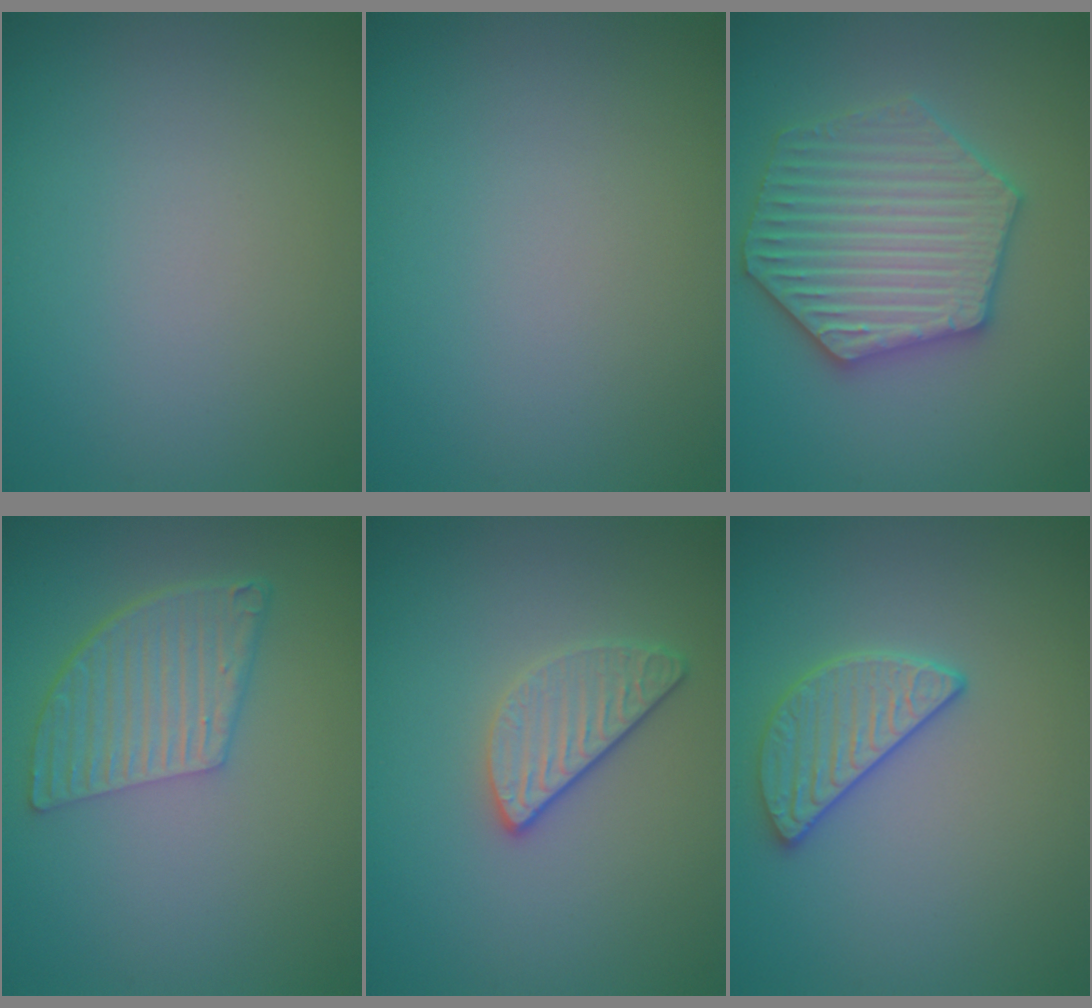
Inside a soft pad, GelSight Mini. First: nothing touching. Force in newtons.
{"total": 0.0}
{"total": 6.3, "press": 6.3, "slide": 1.0}
{"total": 5.1, "press": 3.7, "slide": 3.5}
{"total": 2.5, "press": 2.3, "slide": 1.0}
{"total": 2.9, "press": 2.6, "slide": 1.1}